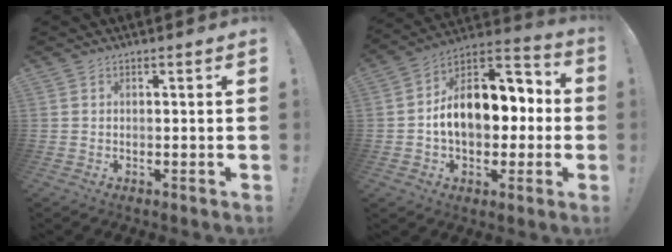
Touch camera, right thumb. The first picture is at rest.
{"total": 16.7, "force": [0.2, 11.7, 11.9], "torque": [-0.168, 0.008, 0.012]}